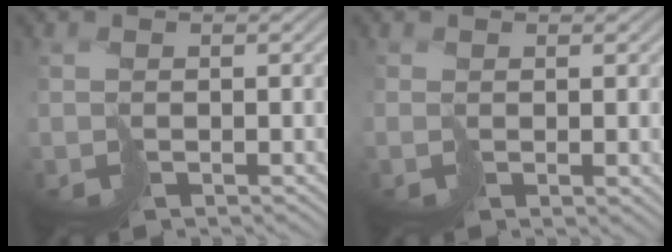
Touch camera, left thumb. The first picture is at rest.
{"total": 0.8, "force": [0.1, -0.8, -0.2], "torque": [0.007, -0.002, 0.007]}